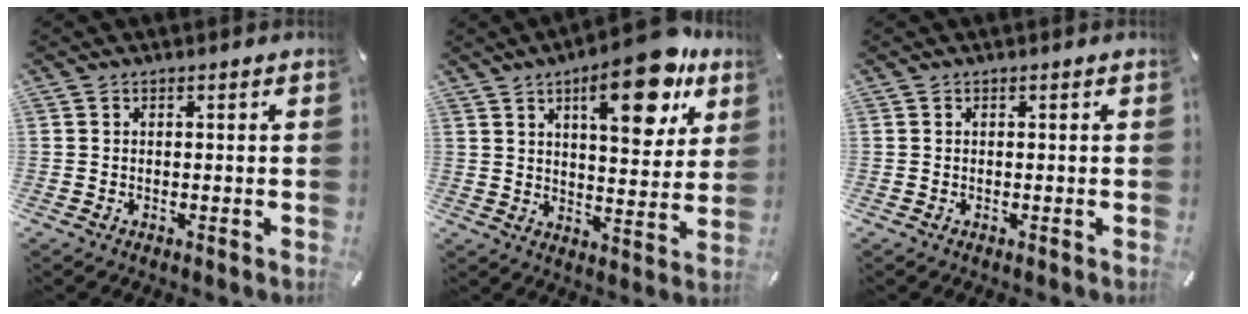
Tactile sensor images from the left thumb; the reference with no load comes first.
{"total": 17.7, "force": [10.1, 6.7, 12.9], "torque": [-0.170, -0.050, 0.155]}
{"total": 0.0}